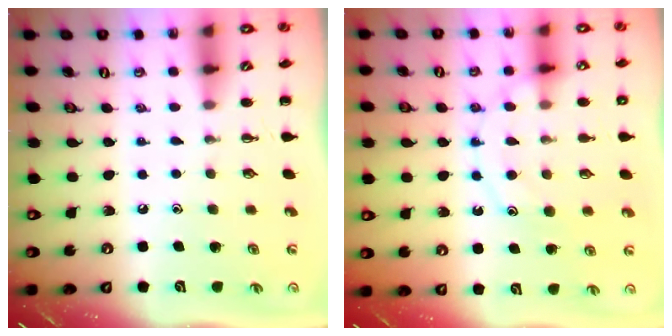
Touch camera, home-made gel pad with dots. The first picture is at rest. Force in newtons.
{"total": 11.8, "press": 11.7, "slide": 1.1}